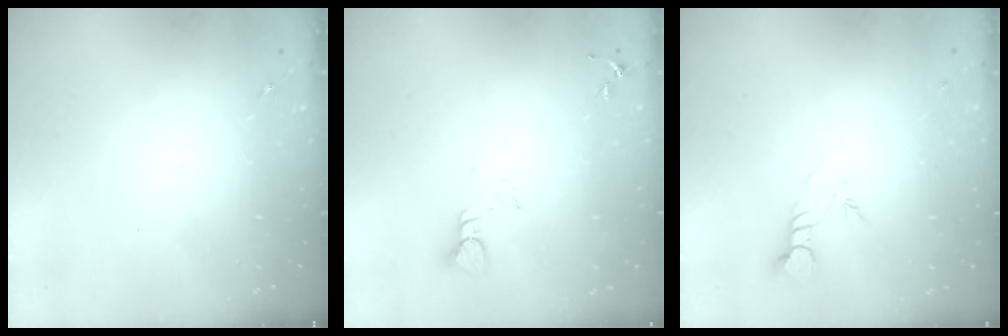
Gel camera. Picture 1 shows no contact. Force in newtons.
{"total": 3.8, "press": 3.7, "slide": 0.4}
{"total": 3.7, "press": 3.6, "slide": 0.3}